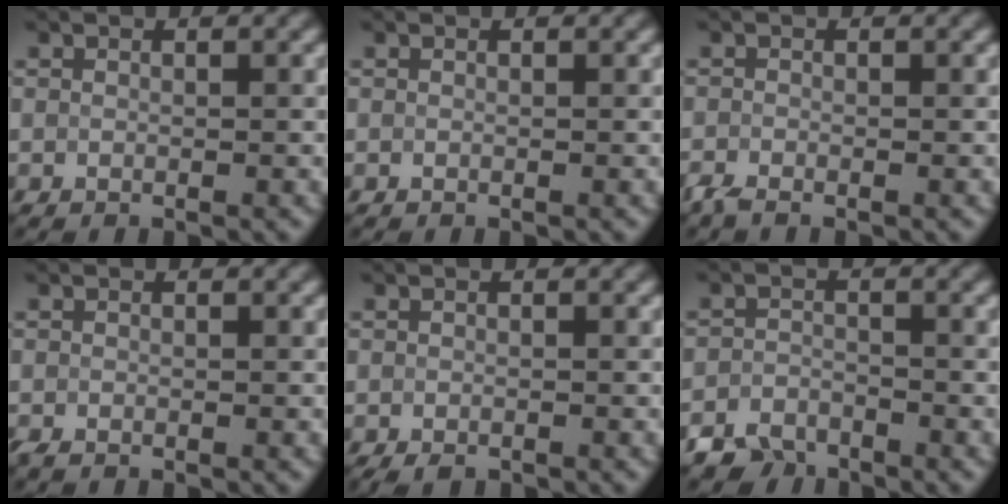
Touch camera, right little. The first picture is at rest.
{"total": 0.0}
{"total": 1.1, "force": [-1.0, 0.1, 0.5], "torque": [-0.011, -0.007, -0.024]}
{"total": 0.5, "force": [-0.5, 0.0, 0.2], "torque": [-0.006, -0.002, -0.008]}
{"total": 1.2, "force": [-1.1, 0.3, 0.6], "torque": [-0.014, -0.007, -0.017]}
{"total": 2.8, "force": [-2.6, 1.1, 0.2], "torque": [-0.001, -0.003, -0.056]}